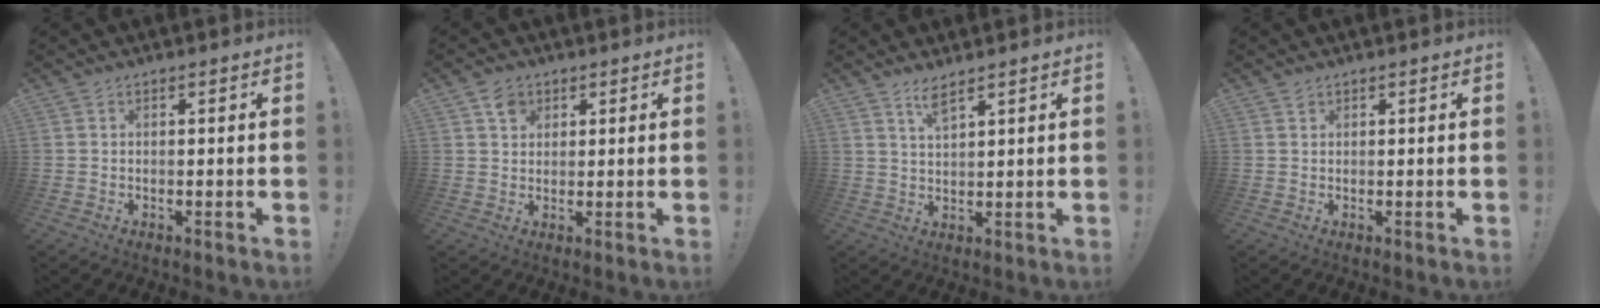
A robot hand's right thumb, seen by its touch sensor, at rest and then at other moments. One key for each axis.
{"total": 3.7, "fx": 1.9, "fy": 3.0, "fz": 1.1, "tx": -0.016, "ty": -0.003, "tz": 0.033}
{"total": 4.5, "fx": 3.4, "fy": 0.6, "fz": 2.9, "tx": -0.057, "ty": -0.017, "tz": 0.057}
{"total": 0.6, "fx": 0.6, "fy": 0.3, "fz": 0.1, "tx": -0.002, "ty": 0.000, "tz": 0.011}